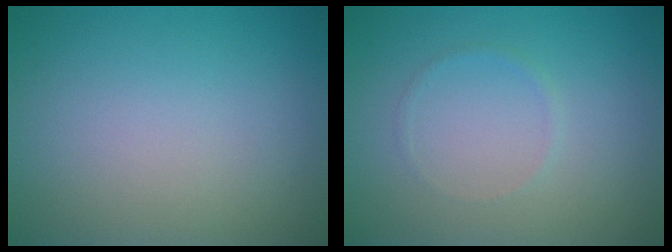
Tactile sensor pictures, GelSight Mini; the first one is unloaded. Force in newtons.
{"total": 0.6, "press": 0.6, "slide": 0.1}